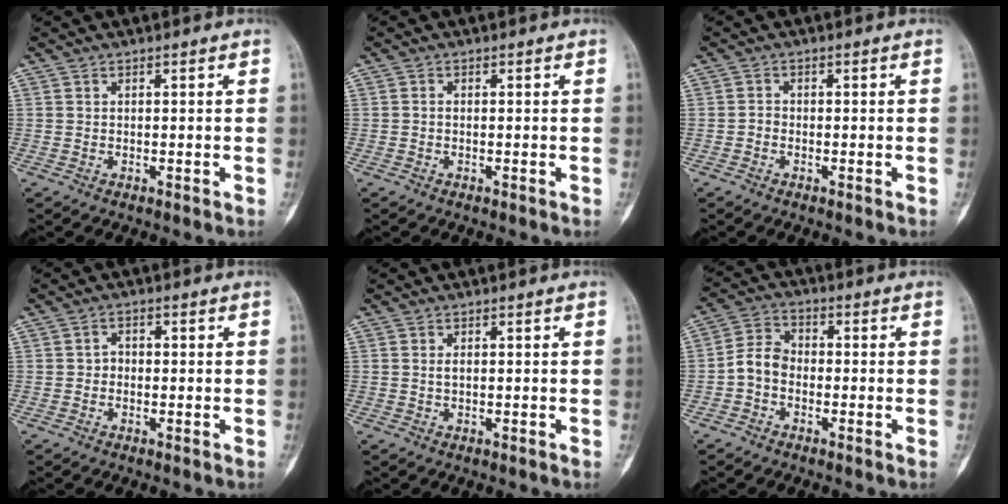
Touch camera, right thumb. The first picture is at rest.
{"total": 0.6, "force": [-0.2, 0.5, 0.3], "torque": [0.002, 0.003, -0.008]}
{"total": 1.3, "force": [-0.6, 1.0, 0.5], "torque": [-0.002, 0.005, -0.018]}
{"total": 2.1, "force": [-0.4, 1.8, 0.9], "torque": [0.001, 0.010, -0.013]}
{"total": 1.0, "force": [0.1, 0.7, 0.8], "torque": [-0.008, 0.001, 0.000]}
{"total": 5.9, "force": [-1.7, 4.6, 3.3], "torque": [-0.044, 0.022, -0.047]}